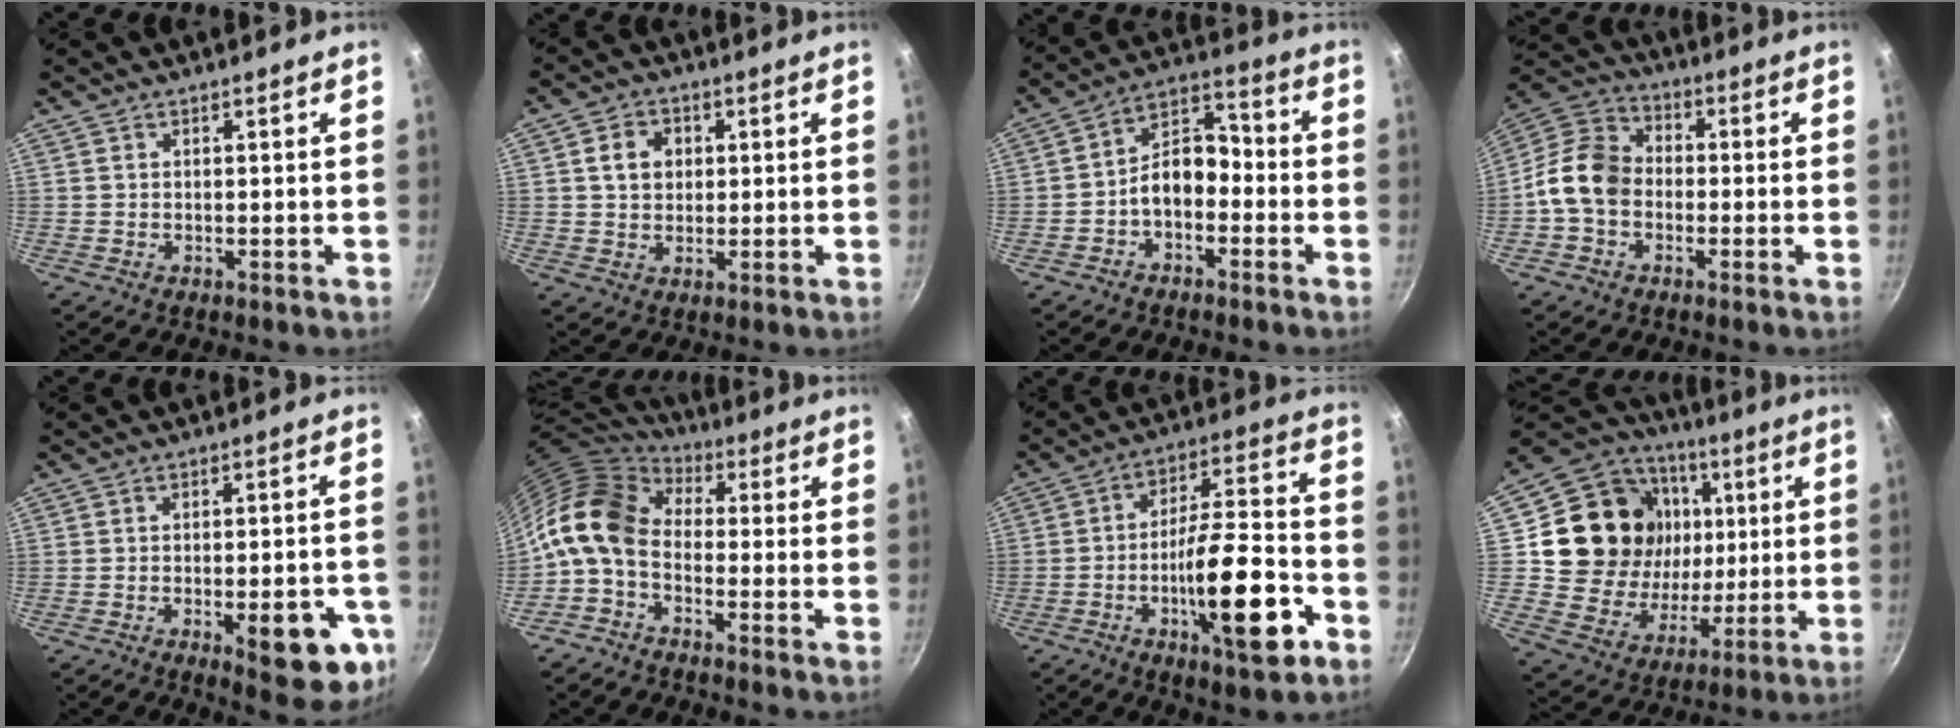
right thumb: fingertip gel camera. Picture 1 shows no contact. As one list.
[{"total": 5.8, "force": [1.2, 4.7, 3.0], "torque": [-0.031, 0.008, 0.016]}, {"total": 9.1, "force": [-2.8, 5.9, 6.3], "torque": [-0.076, 0.055, -0.061]}, {"total": 10.5, "force": [-2.1, 8.1, 6.4], "torque": [-0.094, 0.033, -0.065]}, {"total": 13.6, "force": [-4.8, 5.1, 11.7], "torque": [-0.115, 0.012, -0.058]}, {"total": 12.6, "force": [-1.4, 8.4, 9.3], "torque": [-0.168, 0.034, -0.049]}, {"total": 18.6, "force": [-7.2, 5.4, 16.3], "torque": [-0.238, 0.045, -0.113]}, {"total": 23.8, "force": [4.4, 19.6, 12.6], "torque": [-0.212, 0.006, 0.088]}]